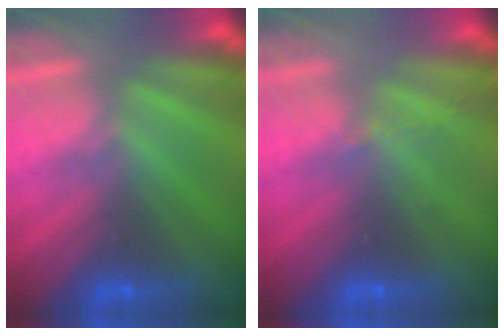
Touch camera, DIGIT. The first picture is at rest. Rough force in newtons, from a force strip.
{"total": 2.1}